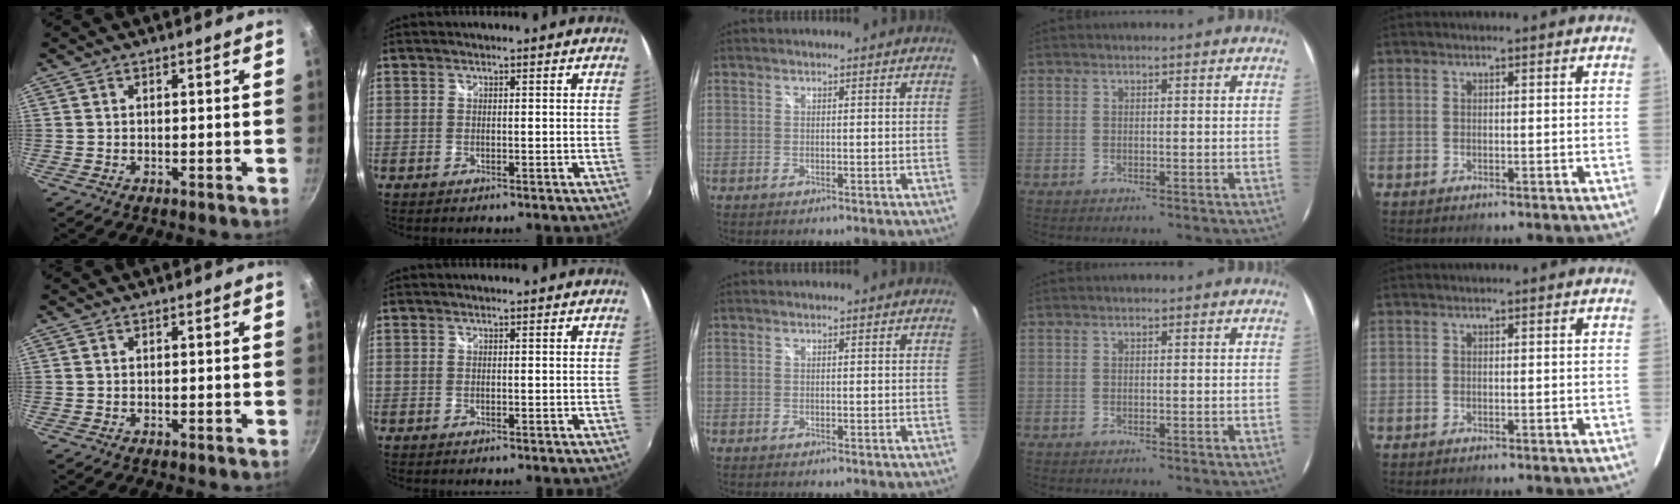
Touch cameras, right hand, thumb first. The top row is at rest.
{}